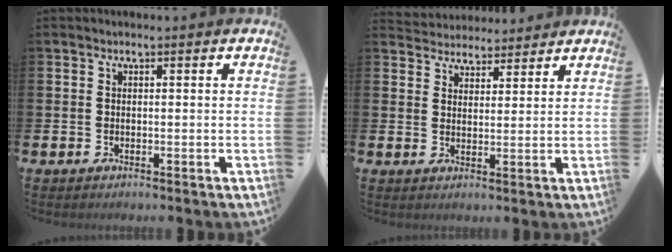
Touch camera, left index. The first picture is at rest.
{"total": 3.9, "force": [3.8, 1.0, -0.5], "torque": [-0.009, -0.018, 0.070]}